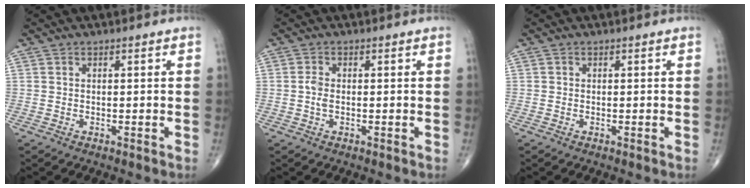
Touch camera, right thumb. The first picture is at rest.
{"total": 1.8, "force": [-0.2, 0.9, 1.6], "torque": [-0.035, 0.001, -0.005]}
{"total": 0.0}